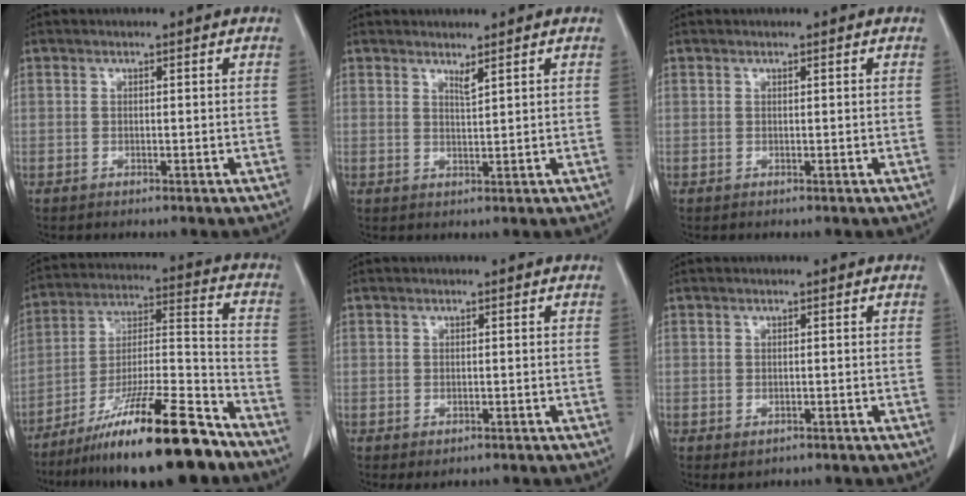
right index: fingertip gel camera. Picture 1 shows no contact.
{"total": 1.4, "force": [1.1, -0.3, 0.7], "torque": [-0.013, -0.012, 0.021]}
{"total": 0.0}
{"total": 20.5, "force": [-15.0, 1.8, 13.8], "torque": [-0.227, -0.016, -0.260]}
{"total": 1.1, "force": [-0.5, 0.5, 0.7], "torque": [-0.011, -0.002, -0.001]}
{"total": 1.1, "force": [-0.5, 0.7, 0.7], "torque": [-0.011, -0.002, 0.000]}